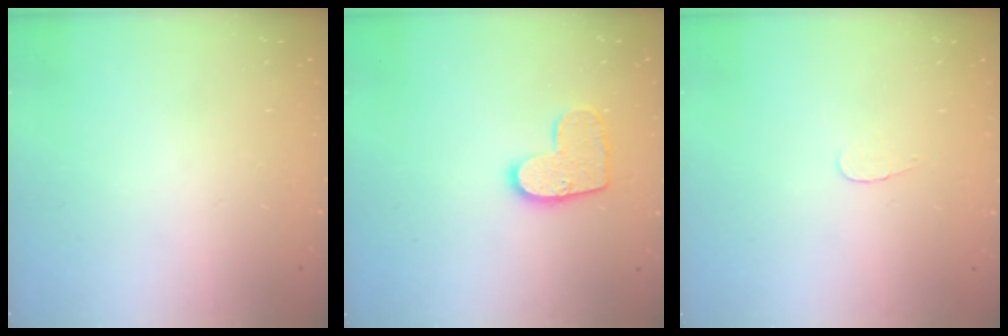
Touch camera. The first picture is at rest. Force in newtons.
{"total": 10.7, "press": 10.7, "slide": 0.6}
{"total": 2.8, "press": 2.8, "slide": 0.3}